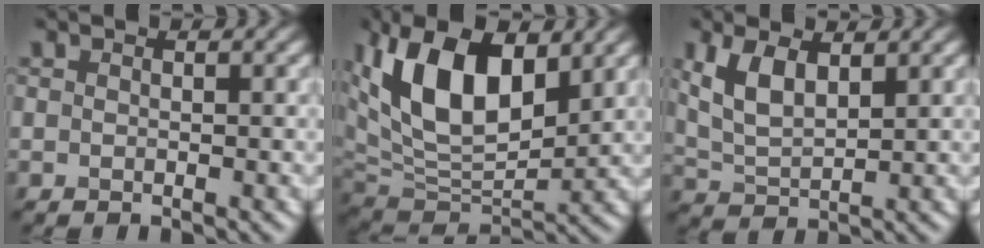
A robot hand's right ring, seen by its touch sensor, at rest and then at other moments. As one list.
[{"total": 12.2, "force": [4.4, 6.4, 9.5], "torque": [-0.176, 0.012, 0.074]}, {"total": 4.8, "force": [2.1, 2.3, 3.7], "torque": [-0.089, 0.001, 0.044]}]